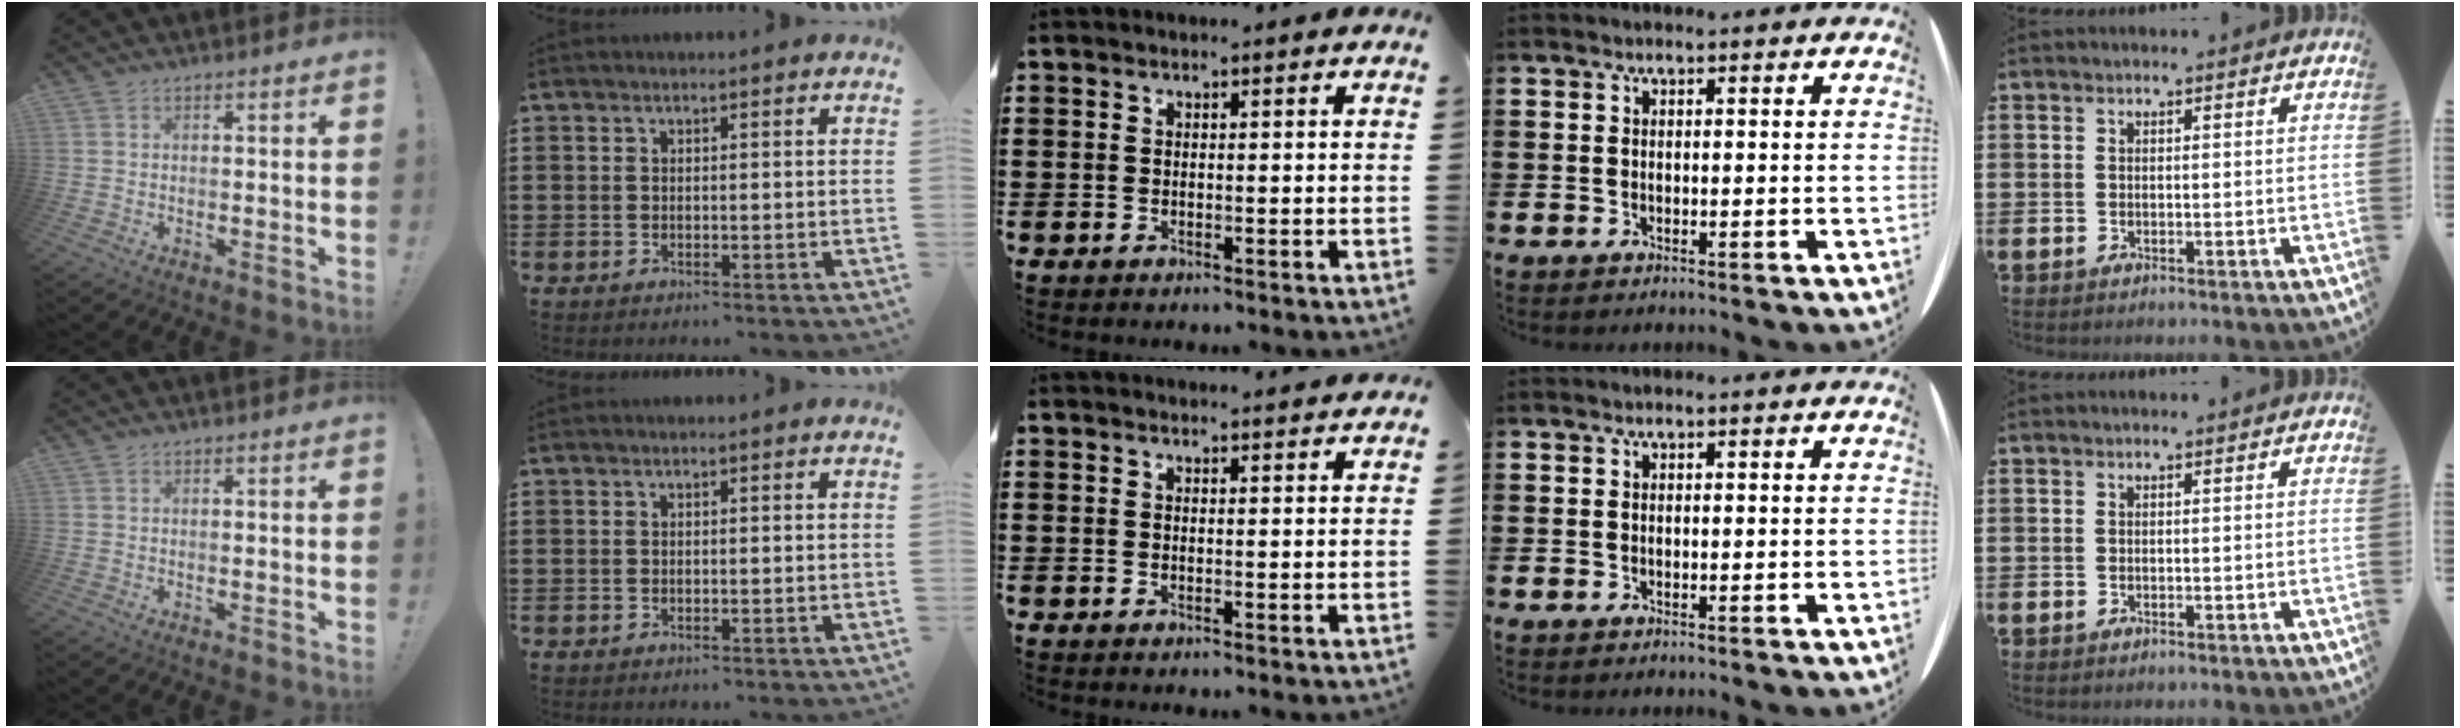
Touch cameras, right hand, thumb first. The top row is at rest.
{"middle": {"total": 1.2, "force": [1.2, -0.1, 0.2], "torque": [0.002, -0.004, 0.021]}}